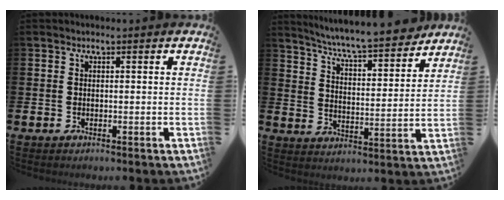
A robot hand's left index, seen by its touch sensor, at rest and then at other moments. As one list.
[{"total": 7.7, "force": [7.3, 0.0, 2.3], "torque": [-0.068, -0.060, 0.124]}]